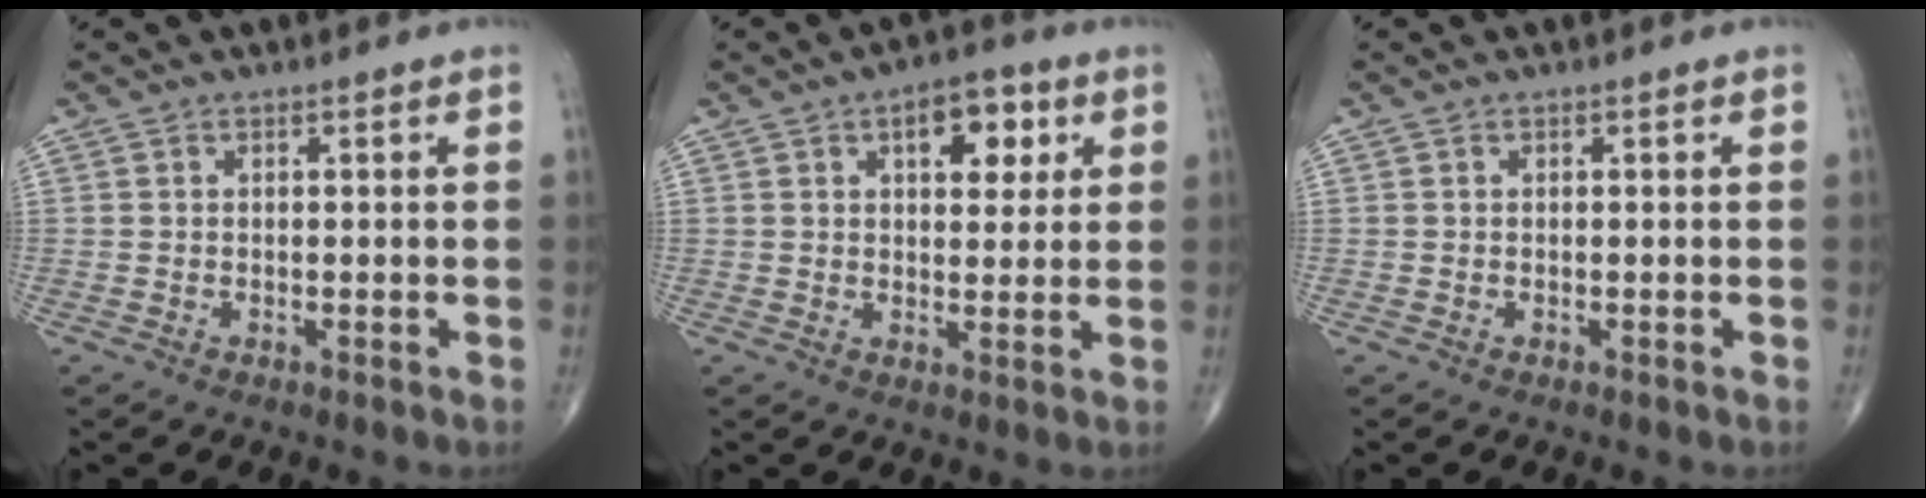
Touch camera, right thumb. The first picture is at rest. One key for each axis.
{"total": 8.8, "fx": 3.4, "fy": 4.9, "fz": 6.4, "tx": -0.054, "ty": -0.006, "tz": 0.041}
{"total": 0.0}